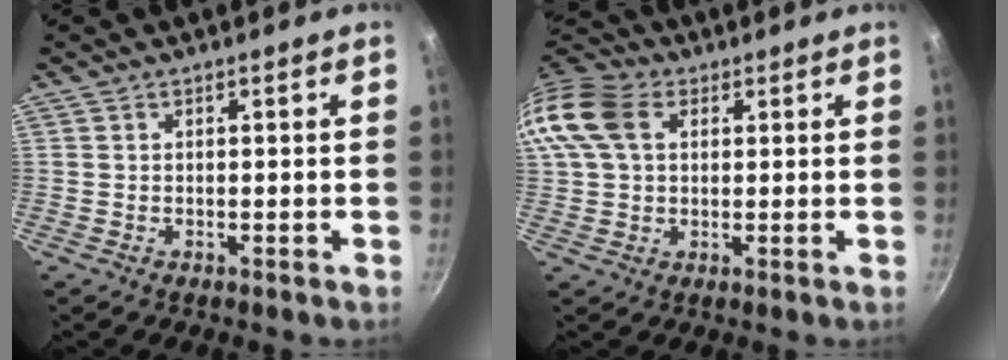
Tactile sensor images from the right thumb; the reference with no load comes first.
{"total": 12.9, "force": [3.8, 9.1, 8.3], "torque": [-0.168, 0.018, 0.057]}